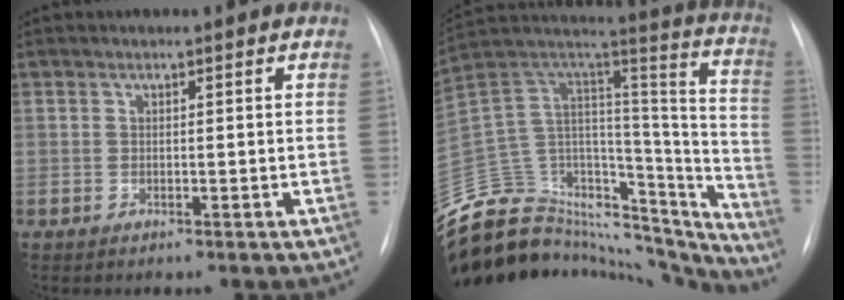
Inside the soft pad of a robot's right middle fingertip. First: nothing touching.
{"total": 34.7, "force": [-31.5, 10.3, 10.3], "torque": [-0.182, 0.028, -0.469]}